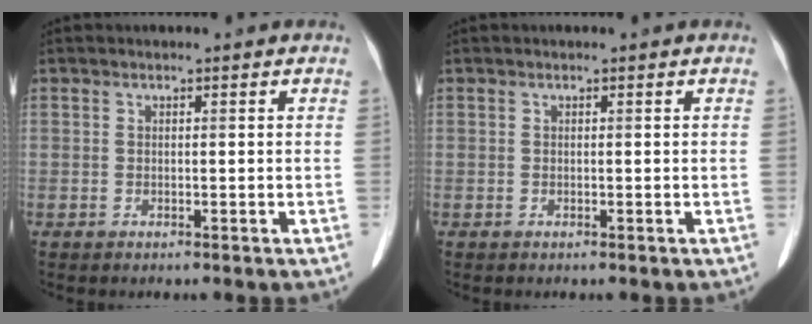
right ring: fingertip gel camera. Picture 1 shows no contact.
{"total": 0.0}